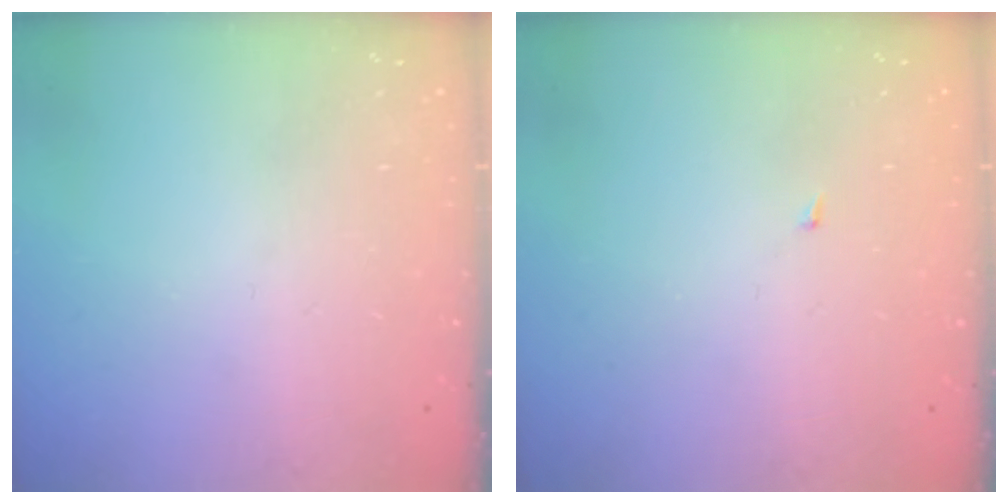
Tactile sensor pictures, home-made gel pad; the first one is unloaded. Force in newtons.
{"total": 1.4, "press": 1.3, "slide": 0.1}